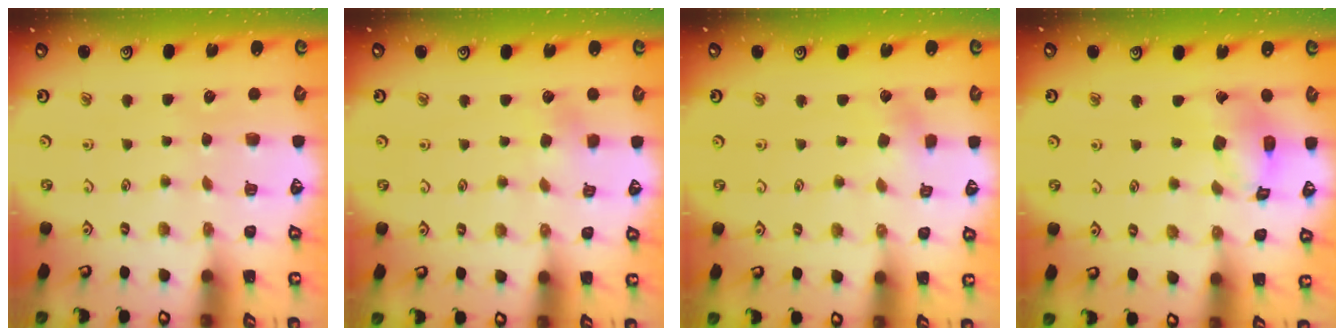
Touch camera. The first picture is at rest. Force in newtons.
{"total": 3.0, "press": 2.9, "slide": 0.7}
{"total": 2.5, "press": 2.5, "slide": 0.4}
{"total": 10.7, "press": 10.7, "slide": 1.1}